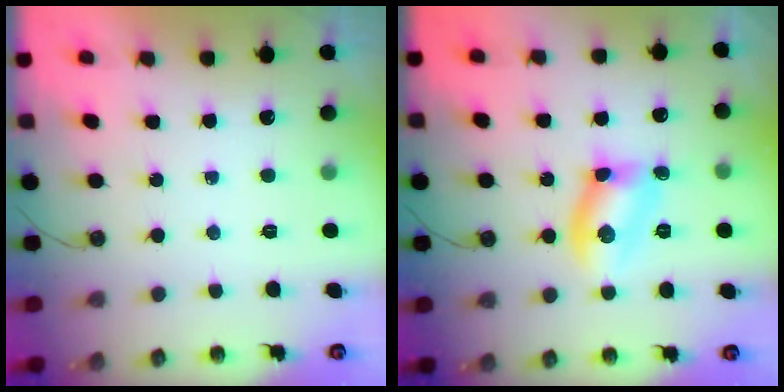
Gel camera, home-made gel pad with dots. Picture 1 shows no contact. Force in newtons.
{"total": 8.0, "press": 8.0, "slide": 0.8}